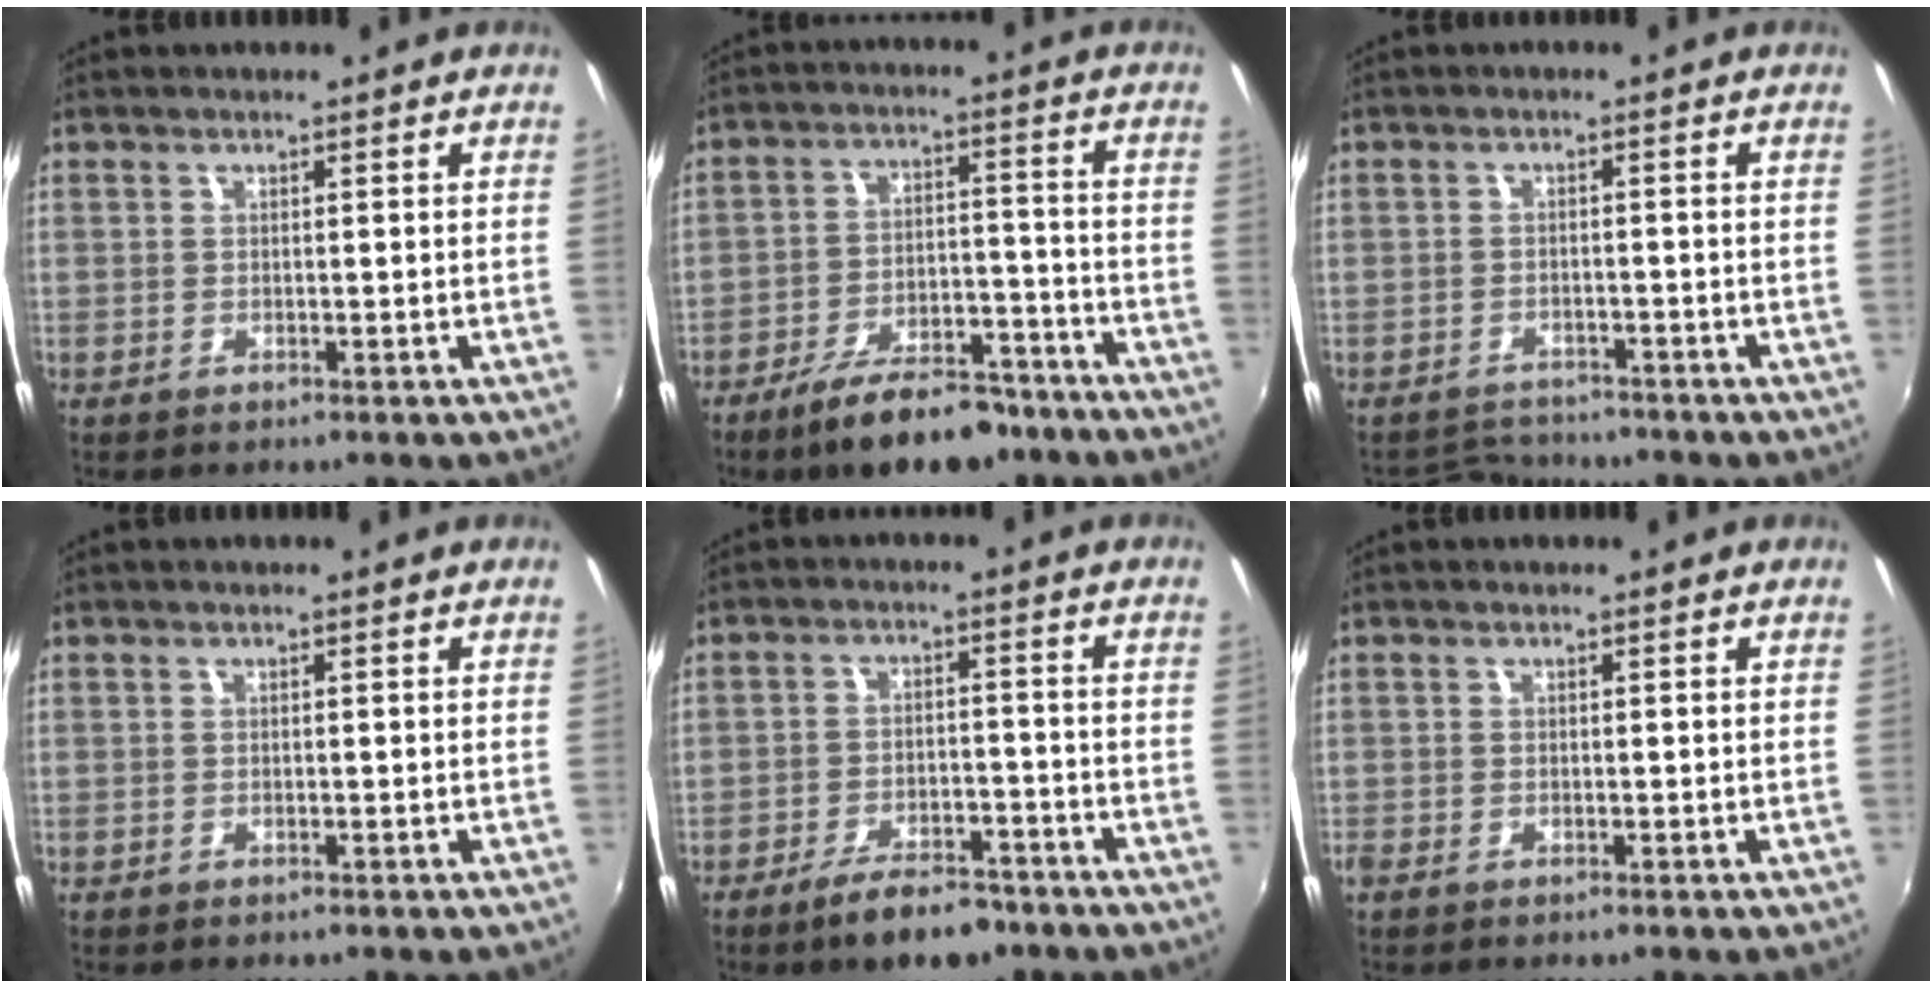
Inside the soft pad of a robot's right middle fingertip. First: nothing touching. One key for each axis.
{"total": 14.2, "fx": -10.9, "fy": 5.3, "fz": 7.4, "tx": -0.135, "ty": 0.002, "tz": -0.162}
{"total": 4.9, "fx": -4.6, "fy": 1.6, "fz": 0.2, "tx": -0.021, "ty": 0.000, "tz": -0.078}
{"total": 0.5, "fx": -0.4, "fy": 0.3, "fz": 0.1, "tx": -0.003, "ty": -0.003, "tz": -0.007}
{"total": 8.9, "fx": -6.7, "fy": 3.4, "fz": 4.8, "tx": -0.101, "ty": 0.000, "tz": -0.102}
{"total": 1.1, "fx": -0.9, "fy": 0.6, "fz": 0.4, "tx": -0.012, "ty": -0.006, "tz": -0.018}